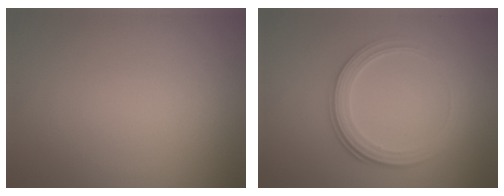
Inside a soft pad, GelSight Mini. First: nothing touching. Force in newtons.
{"total": 4.2, "press": 2.9, "slide": 3.0}